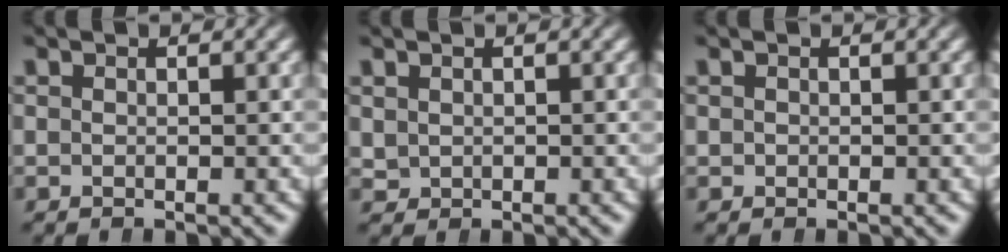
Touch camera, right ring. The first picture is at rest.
{"total": 1.0, "force": [0.6, 0.8, 0.1], "torque": [-0.009, -0.006, 0.018]}
{"total": 0.0}